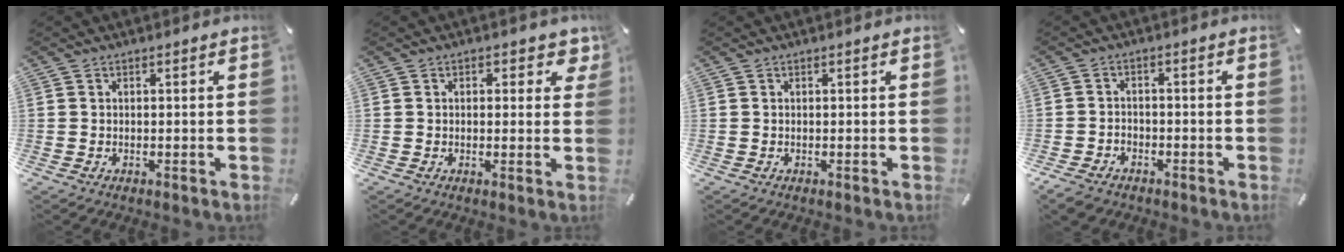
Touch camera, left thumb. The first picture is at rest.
{"total": 3.5, "force": [1.2, 2.3, 2.3], "torque": [-0.017, -0.002, 0.013]}
{"total": 0.0}
{"total": 4.3, "force": [-3.1, 2.6, 1.3], "torque": [-0.032, 0.015, -0.062]}